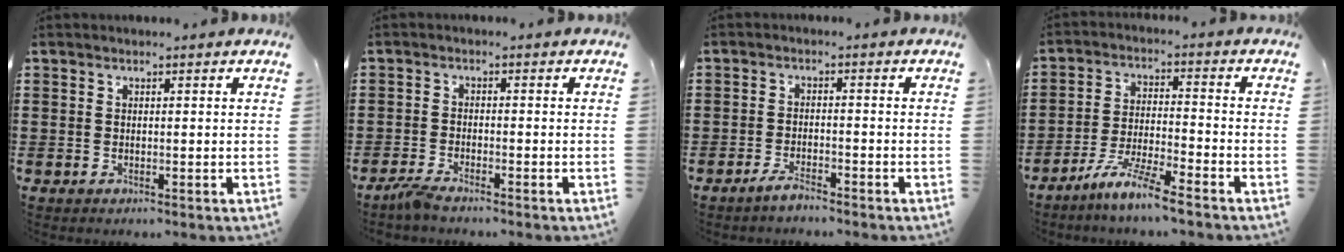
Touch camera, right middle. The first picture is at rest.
{"total": 2.3, "force": [-1.9, 0.0, 1.2], "torque": [-0.037, -0.001, -0.041]}
{"total": 2.5, "force": [-2.2, 0.3, 1.2], "torque": [-0.028, 0.001, -0.043]}
{"total": 7.0, "force": [-6.0, -0.2, 3.6], "torque": [-0.083, -0.013, -0.119]}